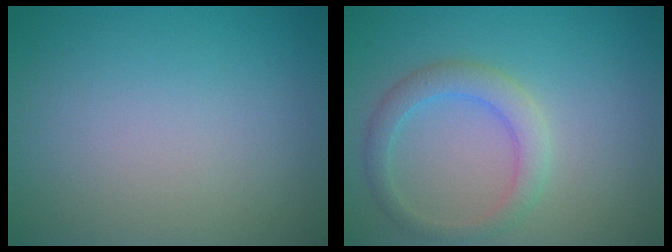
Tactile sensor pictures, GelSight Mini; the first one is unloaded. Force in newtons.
{"total": 2.9, "press": 2.9, "slide": 0.1}